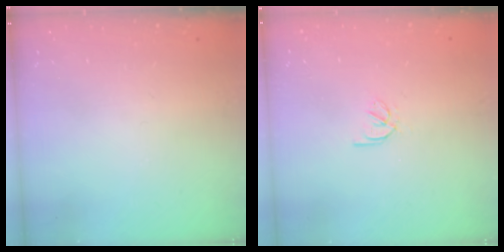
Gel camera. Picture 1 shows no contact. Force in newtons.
{"total": 2.3, "press": 2.2, "slide": 0.5}